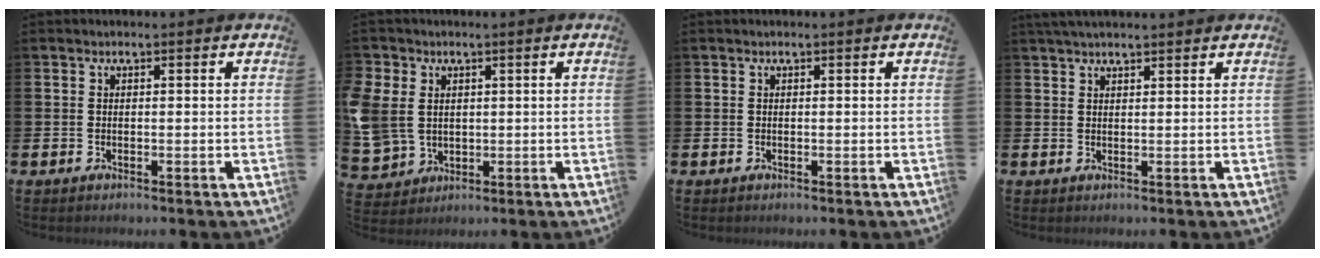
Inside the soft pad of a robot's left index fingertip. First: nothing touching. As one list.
[{"total": 6.5, "force": [2.5, 5.5, 2.4], "torque": [-0.083, 0.007, 0.049]}, {"total": 0.0}, {"total": 2.2, "force": [2.0, 0.3, 0.7], "torque": [-0.017, 0.001, 0.038]}]